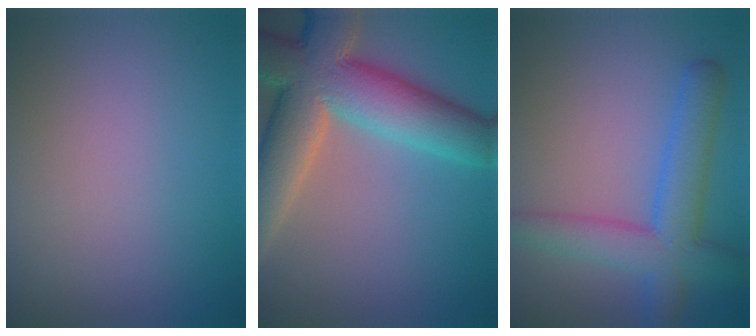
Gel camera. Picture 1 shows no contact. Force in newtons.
{"total": 11.6, "press": 11.5, "slide": 1.3}
{"total": 5.9, "press": 5.9, "slide": 0.2}